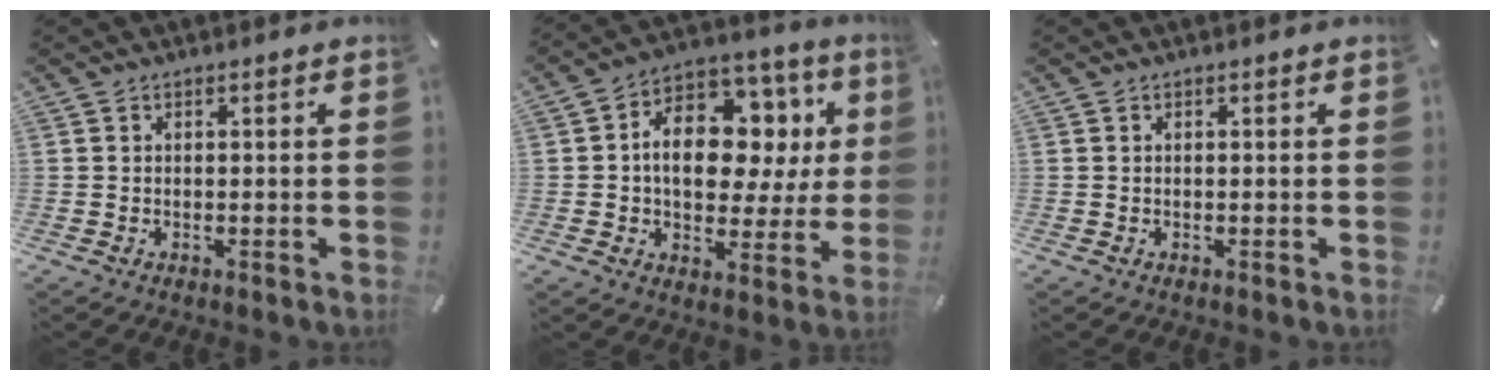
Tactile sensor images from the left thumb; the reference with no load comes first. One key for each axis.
{"total": 15.6, "fx": 2.2, "fy": 10.8, "fz": 11.1, "tx": -0.177, "ty": -0.009, "tz": 0.042}
{"total": 0.0}